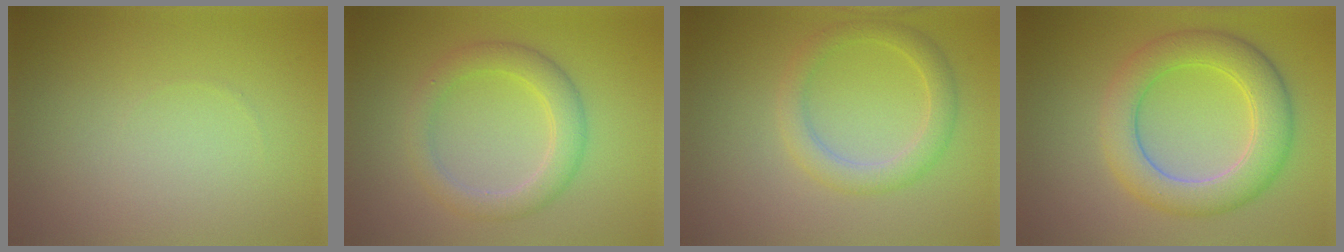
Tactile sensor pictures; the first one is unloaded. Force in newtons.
{"total": 3.4, "press": 3.4, "slide": 0.2}
{"total": 2.9, "press": 2.9, "slide": 0.1}
{"total": 5.9, "press": 5.9, "slide": 0.4}